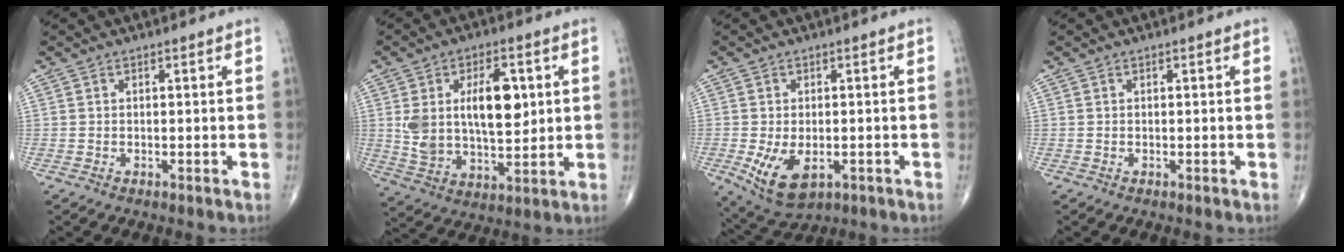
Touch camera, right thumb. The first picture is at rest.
{"total": 15.2, "force": [3.2, 8.0, 12.6], "torque": [-0.202, -0.009, 0.068]}
{"total": 8.6, "force": [-2.5, 4.8, 6.7], "torque": [-0.119, -0.007, -0.028]}
{"total": 0.0}